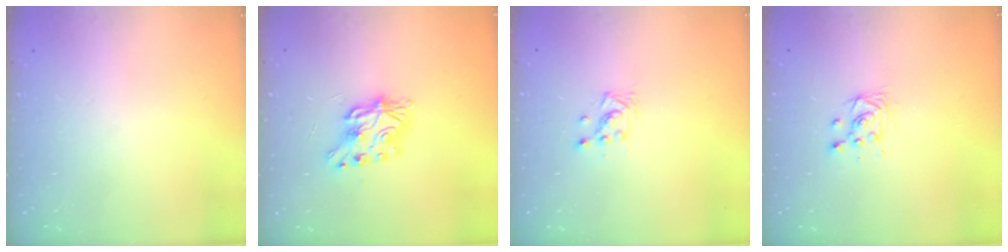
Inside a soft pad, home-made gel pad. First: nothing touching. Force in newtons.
{"total": 7.9, "press": 7.9, "slide": 0.3}
{"total": 3.7, "press": 3.7, "slide": 0.1}
{"total": 3.3, "press": 3.3, "slide": 0.4}